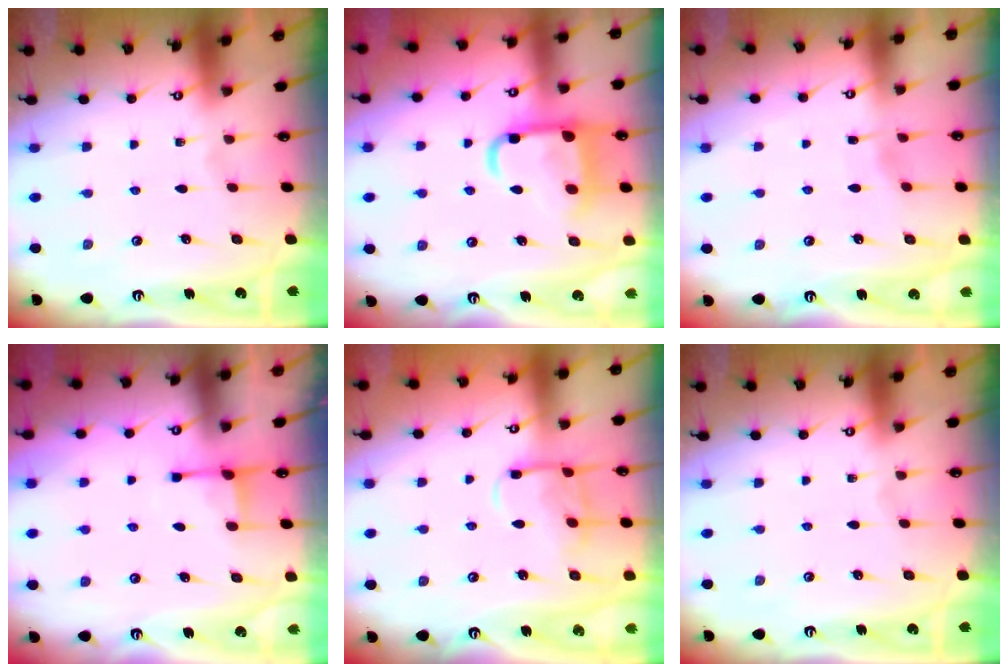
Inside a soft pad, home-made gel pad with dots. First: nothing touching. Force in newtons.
{"total": 13.1, "press": 13.0, "slide": 1.4}
{"total": 2.8, "press": 2.8, "slide": 0.4}
{"total": 2.7, "press": 2.6, "slide": 0.7}
{"total": 10.0, "press": 10.0, "slide": 0.9}
{"total": 0.0}